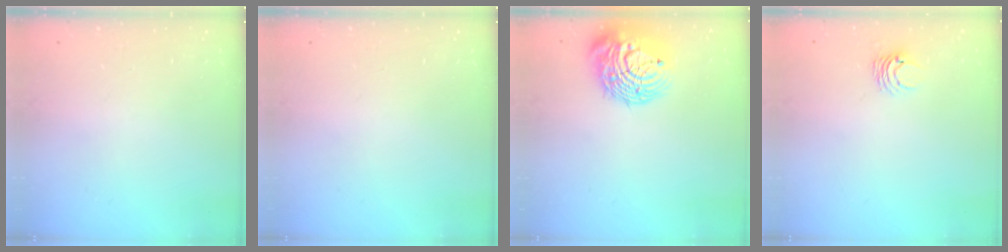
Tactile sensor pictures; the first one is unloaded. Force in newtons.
{"total": 0.0}
{"total": 16.1, "press": 15.9, "slide": 2.6}
{"total": 3.9, "press": 3.9, "slide": 0.3}